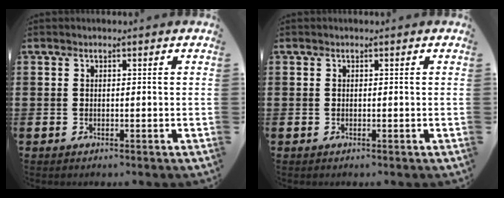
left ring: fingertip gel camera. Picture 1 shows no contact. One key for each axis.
{"total": 0.0}